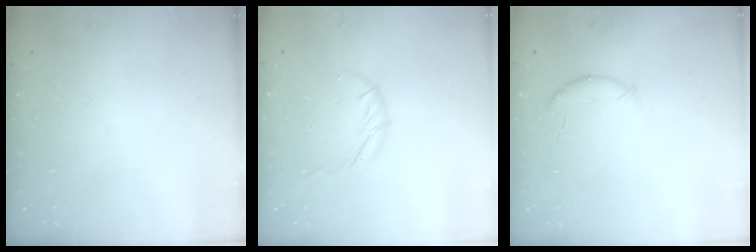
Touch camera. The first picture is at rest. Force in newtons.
{"total": 5.8, "press": 5.7, "slide": 1.3}
{"total": 6.5, "press": 6.5, "slide": 1.0}